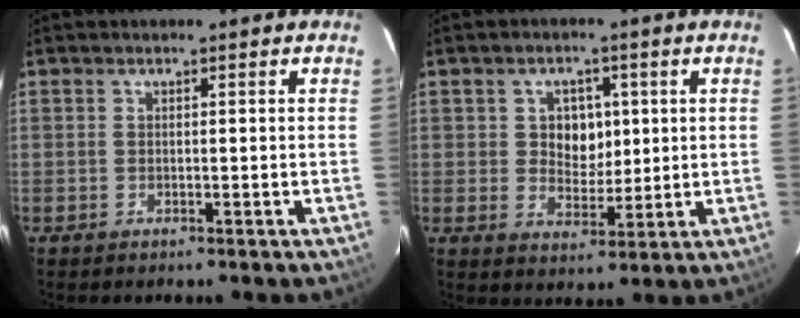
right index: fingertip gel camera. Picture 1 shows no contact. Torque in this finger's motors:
{"motor_torque": [0.54, 0.49, 0.25, 0.05]}